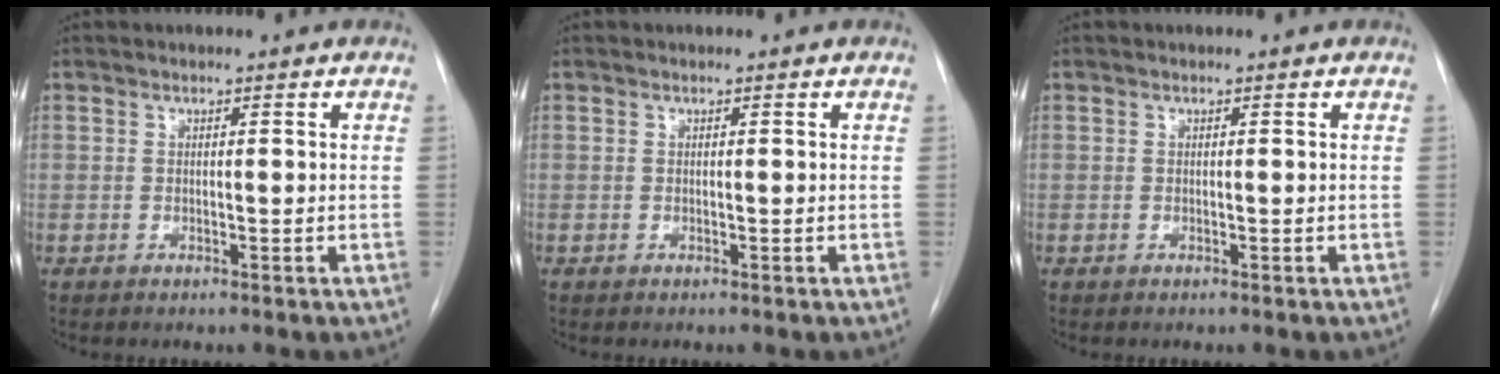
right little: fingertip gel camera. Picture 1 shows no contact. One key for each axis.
{"total": 0.0}
{"total": 0.0}